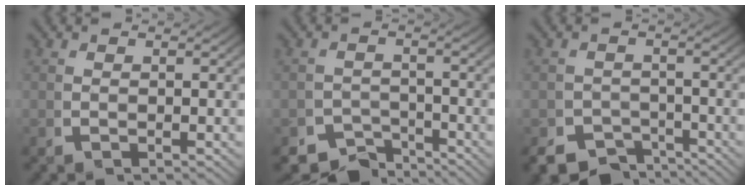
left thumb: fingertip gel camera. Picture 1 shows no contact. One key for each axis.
{"total": 5.2, "fx": -4.9, "fy": 1.9, "fz": 0.1, "tx": 0.025, "ty": -0.025, "tz": -0.084}
{"total": 6.5, "fx": -5.4, "fy": 3.5, "fz": 1.3, "tx": 0.003, "ty": -0.034, "tz": -0.084}